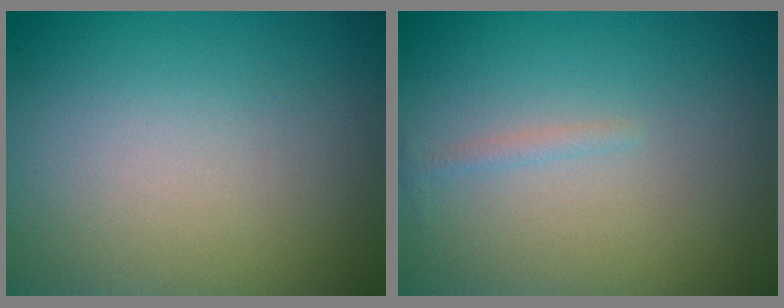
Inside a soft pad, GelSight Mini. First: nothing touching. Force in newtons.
{"total": 0.6, "press": 0.6, "slide": 0.1}